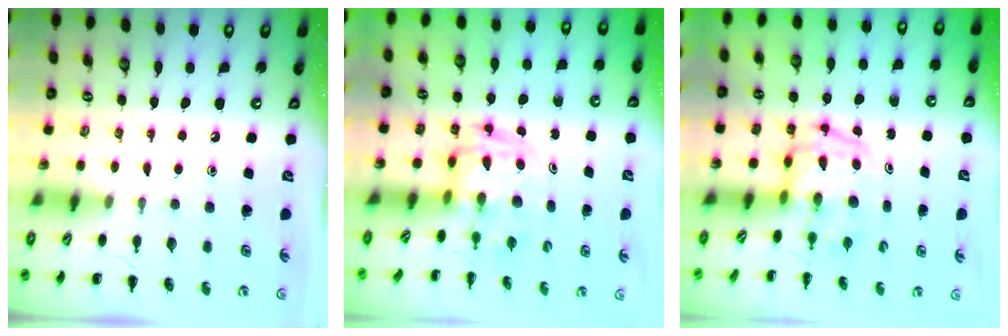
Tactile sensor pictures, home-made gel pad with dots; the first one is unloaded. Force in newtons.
{"total": 3.5, "press": 3.5, "slide": 0.6}
{"total": 3.8, "press": 3.7, "slide": 0.6}